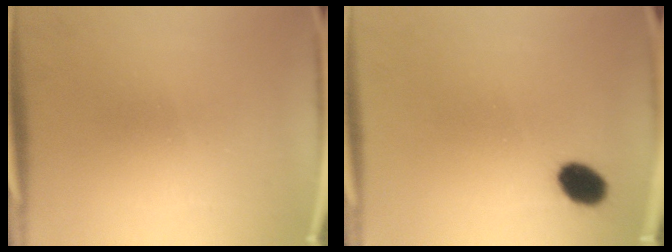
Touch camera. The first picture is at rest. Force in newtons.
{"total": 5.8}